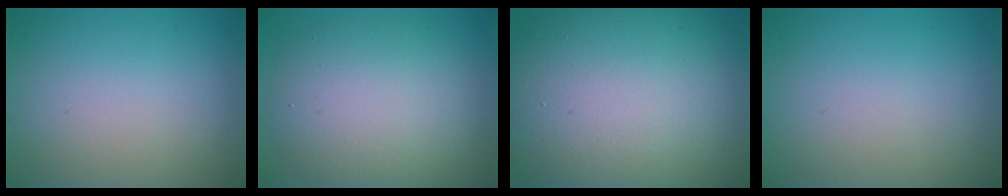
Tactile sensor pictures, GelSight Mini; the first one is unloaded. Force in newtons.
{"total": 8.0, "press": 7.9, "slide": 0.7}
{"total": 16.7, "press": 16.6, "slide": 1.6}
{"total": 0.0}